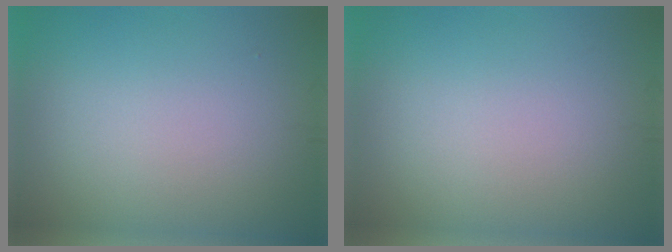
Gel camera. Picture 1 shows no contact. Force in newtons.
{"total": 0.0}